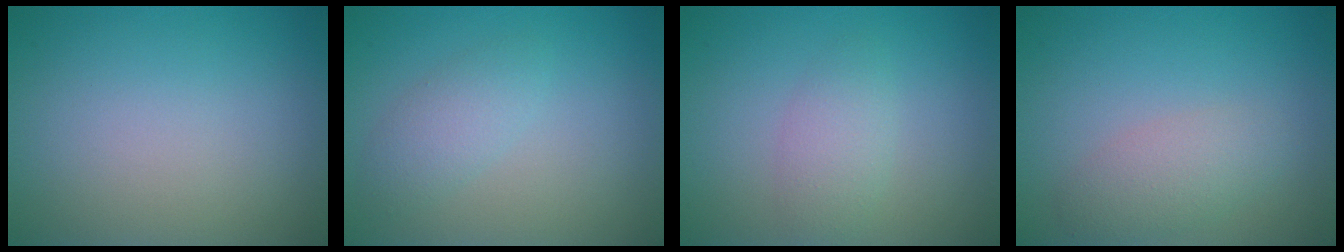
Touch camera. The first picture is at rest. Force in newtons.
{"total": 2.2, "press": 2.2, "slide": 0.1}
{"total": 2.1, "press": 2.1, "slide": 0.1}
{"total": 2.5, "press": 2.5, "slide": 0.1}